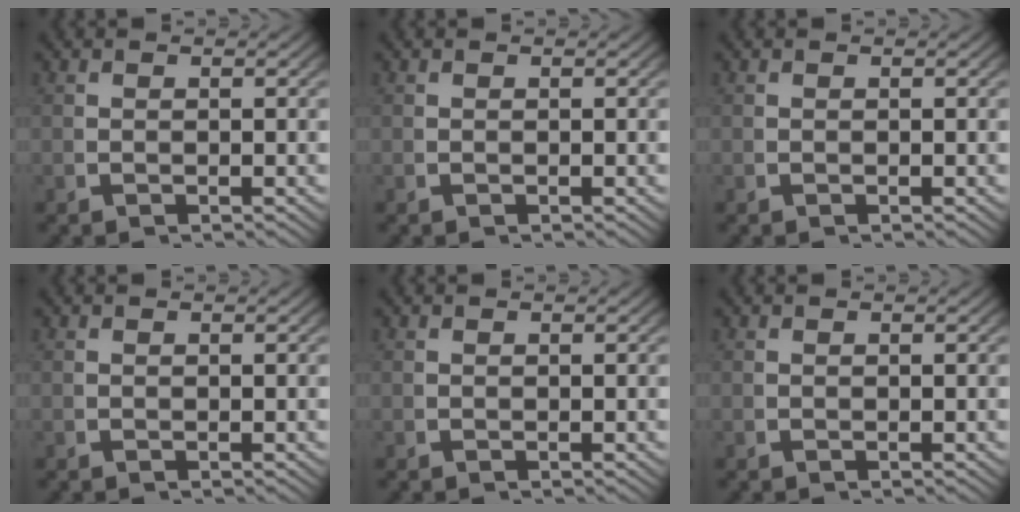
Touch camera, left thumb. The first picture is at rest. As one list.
[{"total": 0.0}, {"total": 0.0}, {"total": 0.0}, {"total": 0.0}, {"total": 0.0}]